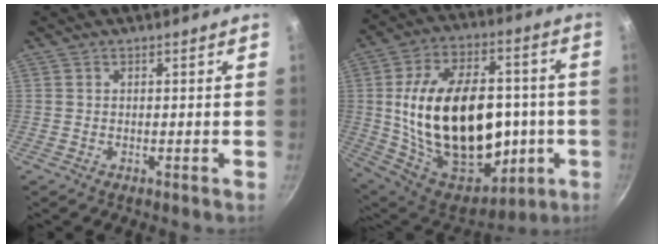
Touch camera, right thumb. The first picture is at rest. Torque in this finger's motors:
{"motor_torque": [0.92, 3.59, 2.63, -0.14, 0.81]}